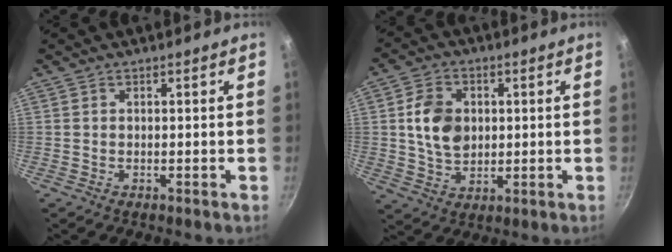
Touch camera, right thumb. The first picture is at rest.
{"total": 9.3, "force": [1.3, 6.8, 6.1], "torque": [-0.092, -0.001, 0.024]}